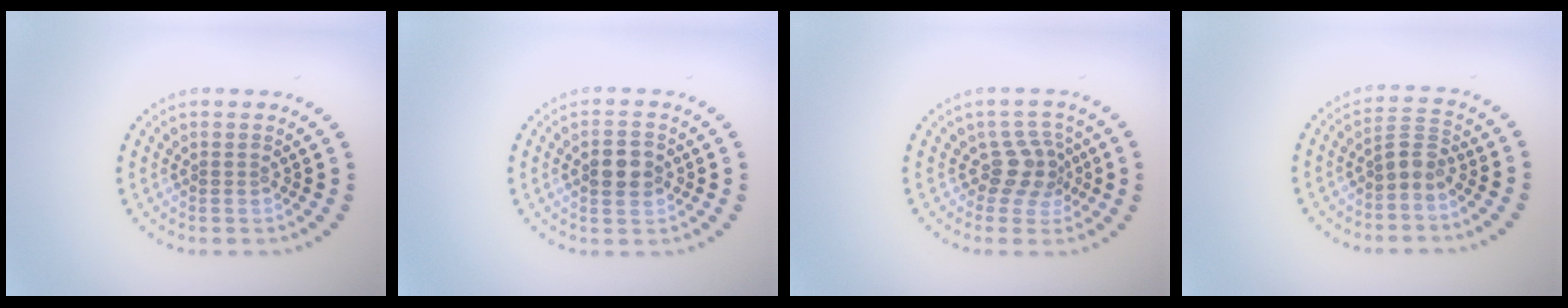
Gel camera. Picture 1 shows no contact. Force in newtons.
{"total": 3.0, "press": 3.0, "slide": 0.1}
{"total": 2.9, "press": 2.2, "slide": 1.8}
{"total": 2.0, "press": 1.6, "slide": 1.1}